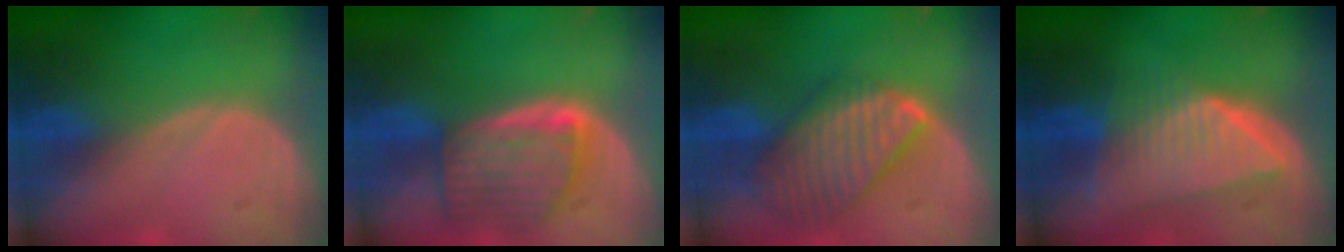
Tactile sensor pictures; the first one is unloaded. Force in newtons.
{"total": 7.9, "press": 7.1, "slide": 3.4}
{"total": 9.7, "press": 8.4, "slide": 4.9}
{"total": 8.4, "press": 7.6, "slide": 3.7}